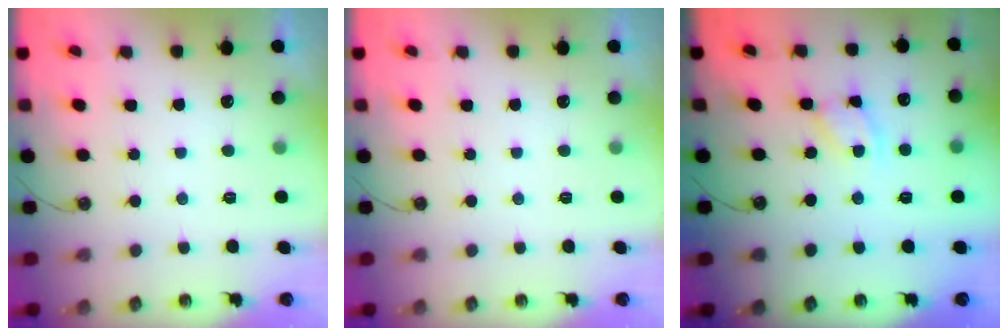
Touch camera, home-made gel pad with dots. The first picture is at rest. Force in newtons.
{"total": 0.0}
{"total": 4.7, "press": 4.7, "slide": 0.3}